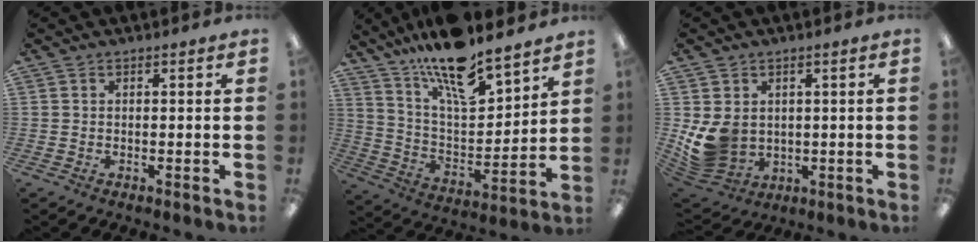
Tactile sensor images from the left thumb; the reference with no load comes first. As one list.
[{"total": 16.0, "force": [13.7, 3.5, 7.4], "torque": [-0.145, -0.092, 0.238]}, {"total": 9.4, "force": [1.1, 8.0, 4.8], "torque": [-0.111, -0.009, 0.029]}]